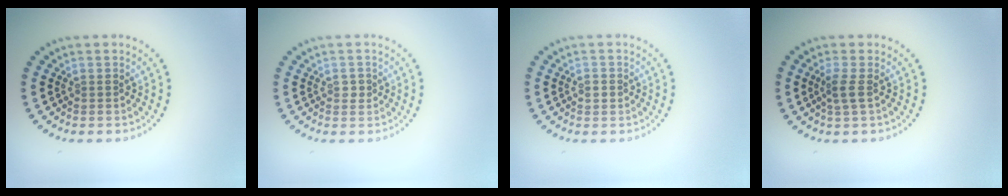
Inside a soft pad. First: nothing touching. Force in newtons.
{"total": 1.0, "press": 1.0, "slide": 0.2}
{"total": 0.9, "press": 0.8, "slide": 0.3}
{"total": 1.6, "press": 1.3, "slide": 0.8}